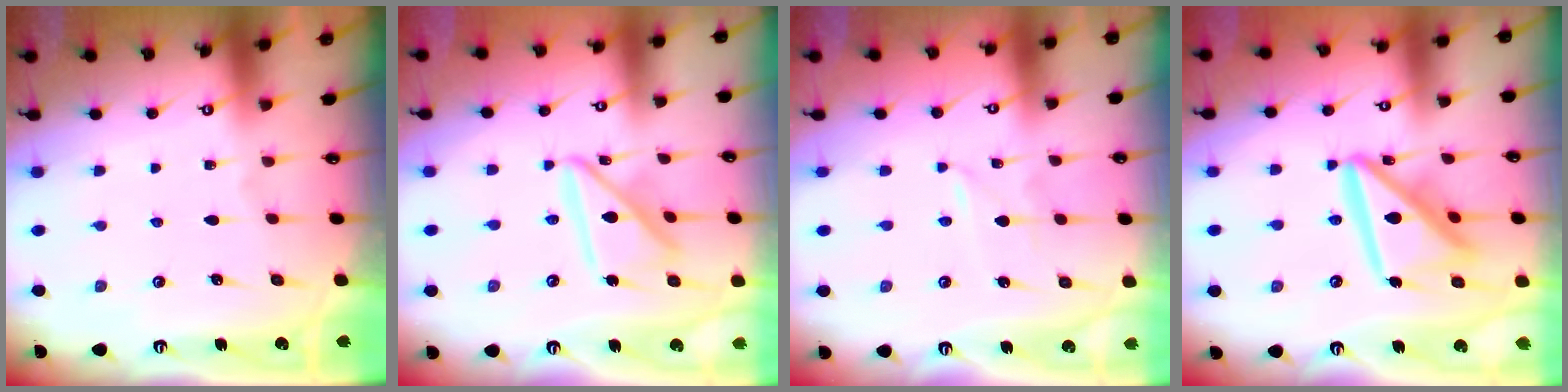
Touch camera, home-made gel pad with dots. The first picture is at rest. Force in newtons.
{"total": 14.5, "press": 14.5, "slide": 1.3}
{"total": 0.0}
{"total": 16.7, "press": 16.6, "slide": 1.8}